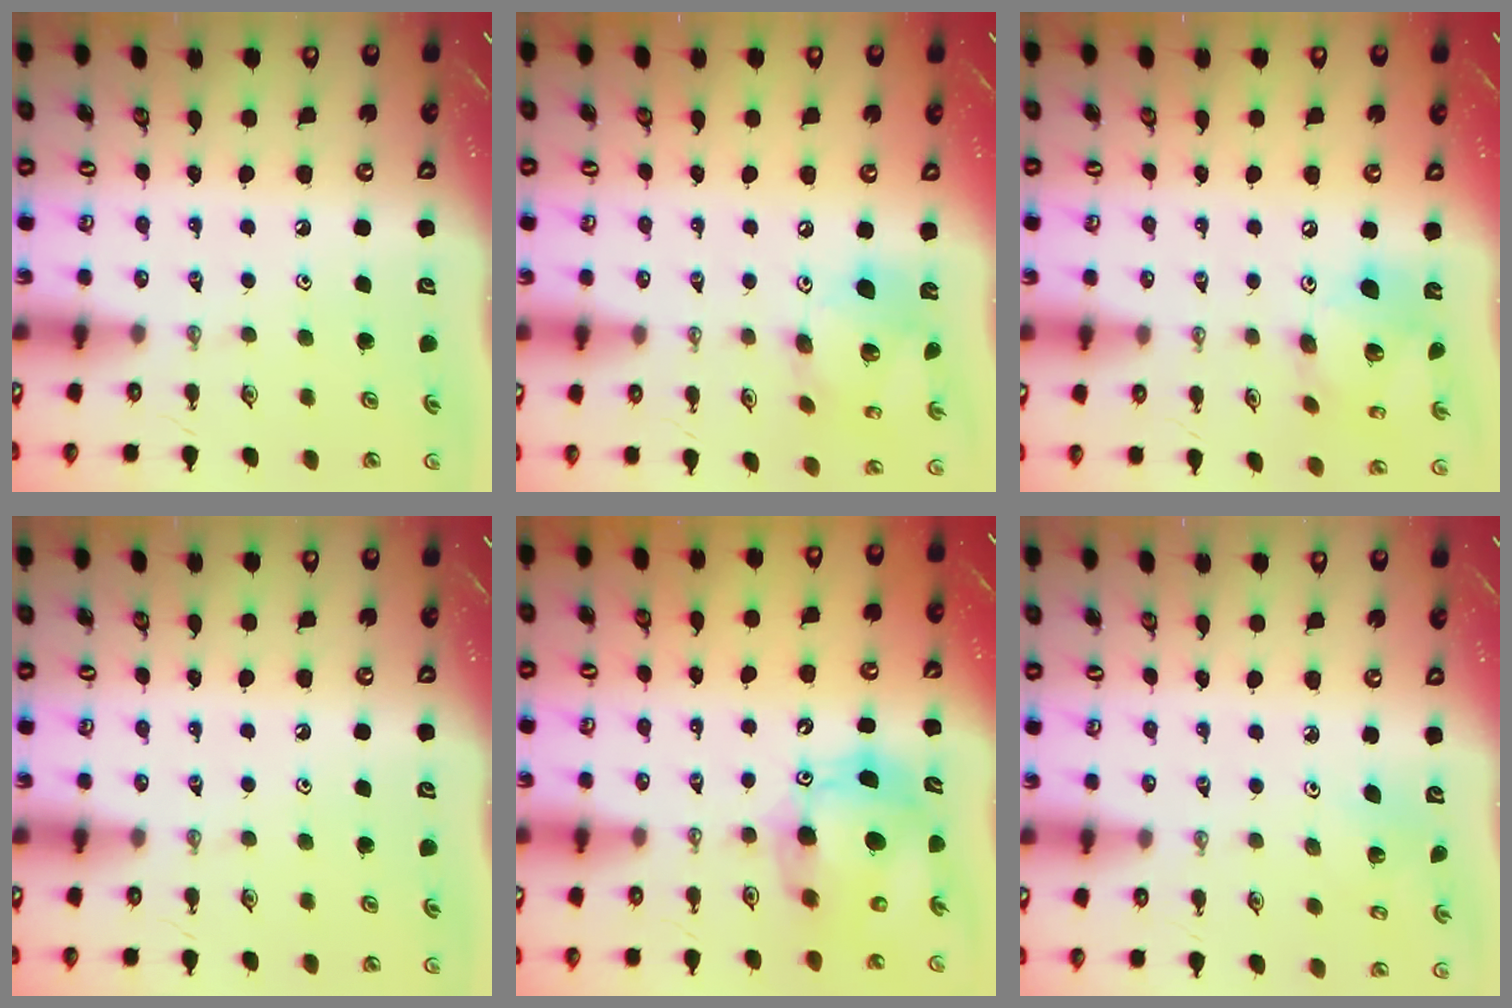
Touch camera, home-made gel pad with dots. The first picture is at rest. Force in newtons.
{"total": 15.3, "press": 15.3, "slide": 1.4}
{"total": 15.3, "press": 15.3, "slide": 1.4}
{"total": 0.0}
{"total": 13.3, "press": 13.1, "slide": 2.4}
{"total": 2.3, "press": 2.3, "slide": 0.2}